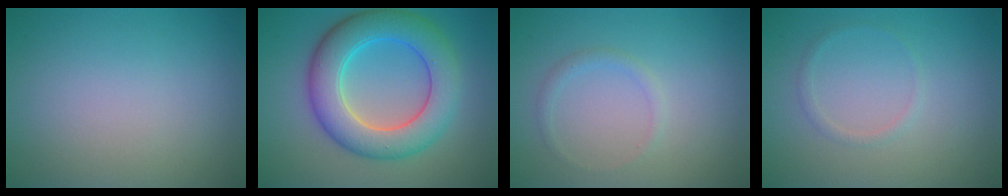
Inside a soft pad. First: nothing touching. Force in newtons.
{"total": 8.2, "press": 8.2, "slide": 0.2}
{"total": 1.0, "press": 1.0, "slide": 0.0}
{"total": 0.9, "press": 0.9, "slide": 0.1}